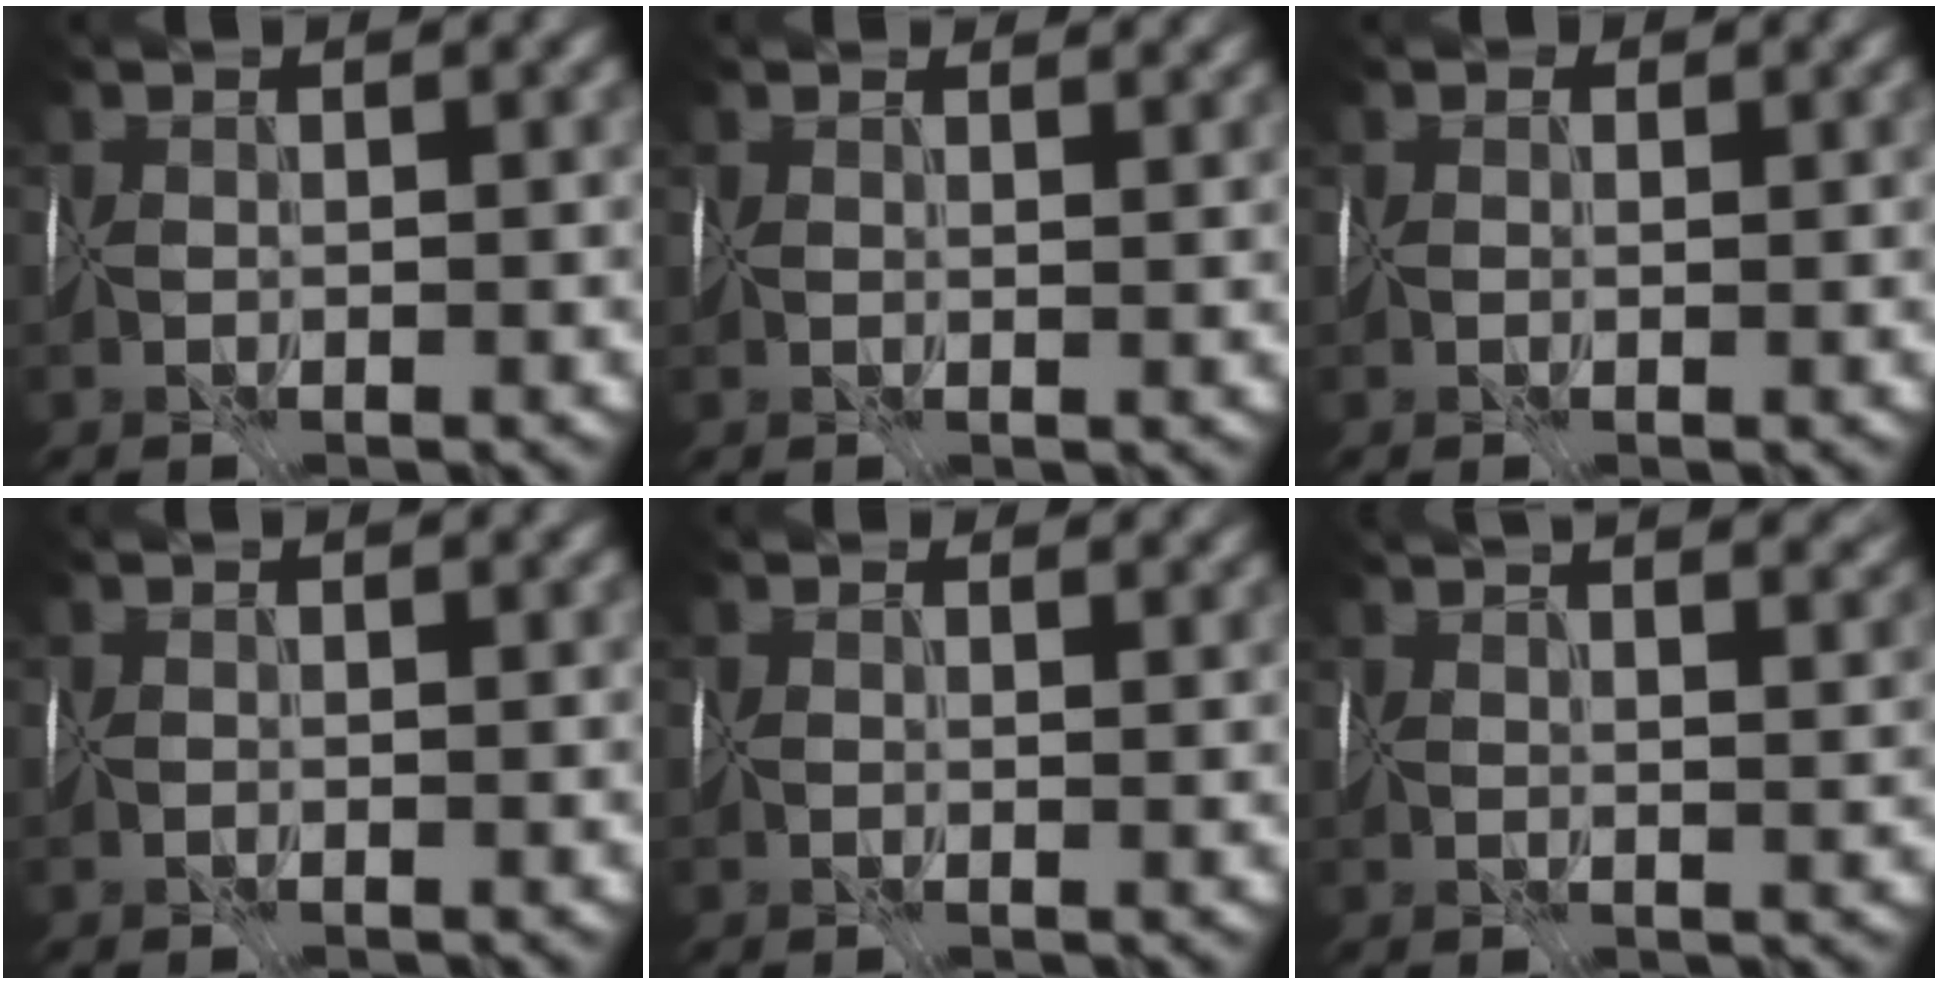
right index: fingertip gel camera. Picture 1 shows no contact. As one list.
[{"total": 3.8, "force": [2.4, 2.2, 2.0], "torque": [-0.030, 0.007, 0.038]}, {"total": 1.0, "force": [0.2, 1.0, 0.3], "torque": [-0.003, 0.002, 0.002]}, {"total": 0.0}, {"total": 2.9, "force": [1.7, 1.9, 1.4], "torque": [-0.021, 0.002, 0.028]}, {"total": 10.3, "force": [7.1, 3.9, 6.3], "torque": [-0.093, 0.057, 0.093]}]